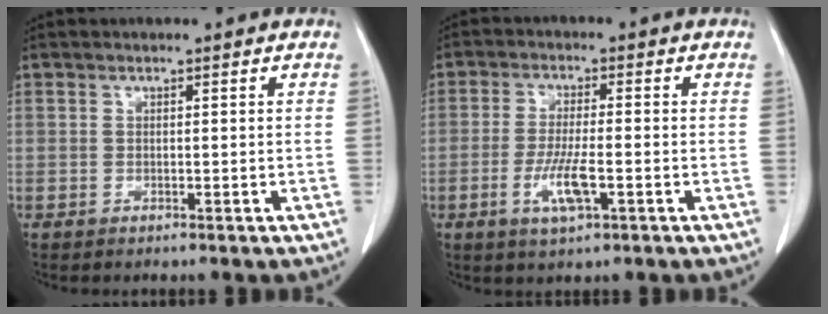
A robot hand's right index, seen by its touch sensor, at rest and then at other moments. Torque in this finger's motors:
{"motor_torque": [0.16, 0.00, 0.17, 0.06]}